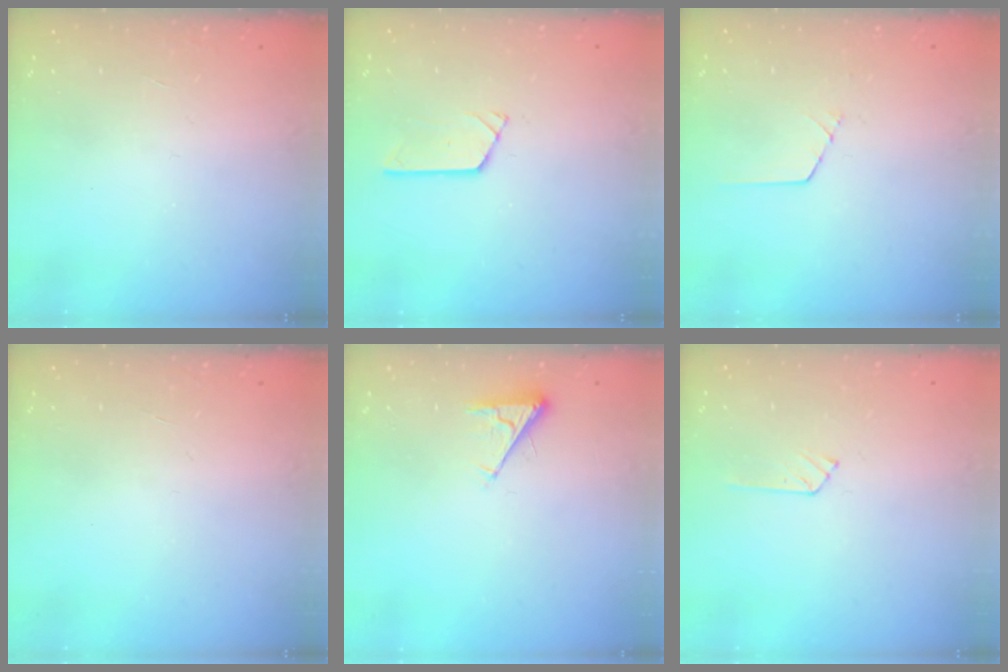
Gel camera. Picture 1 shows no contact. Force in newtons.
{"total": 2.4, "press": 2.4, "slide": 0.2}
{"total": 1.6, "press": 1.6, "slide": 0.0}
{"total": 0.0}
{"total": 2.8, "press": 2.8, "slide": 0.4}
{"total": 5.1, "press": 5.1, "slide": 0.4}